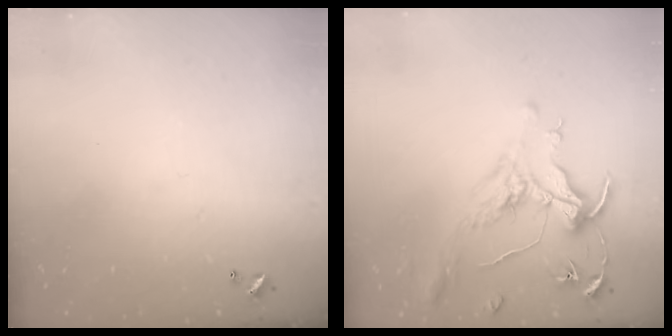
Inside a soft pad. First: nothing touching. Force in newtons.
{"total": 1.6, "press": 1.4, "slide": 0.7}